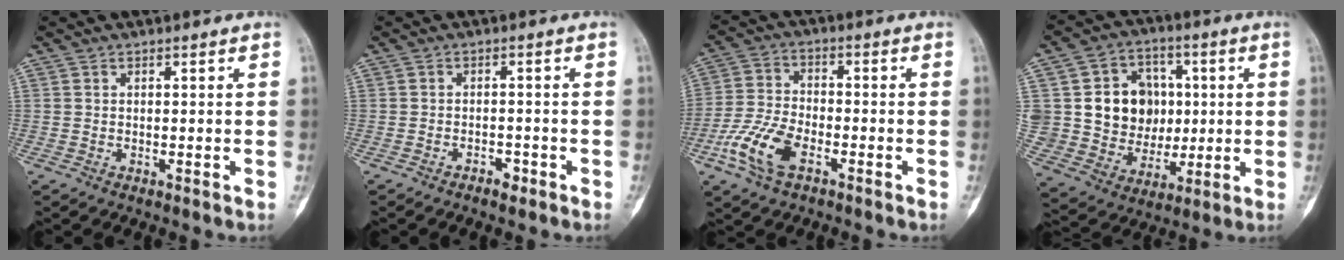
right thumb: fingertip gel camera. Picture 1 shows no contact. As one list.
[{"total": 1.9, "force": [-1.4, 0.8, 0.9], "torque": [-0.012, 0.009, -0.024]}, {"total": 9.9, "force": [-4.8, 4.9, 7.2], "torque": [-0.163, 0.015, -0.095]}, {"total": 17.8, "force": [2.7, 15.0, 9.2], "torque": [-0.106, 0.016, 0.071]}]